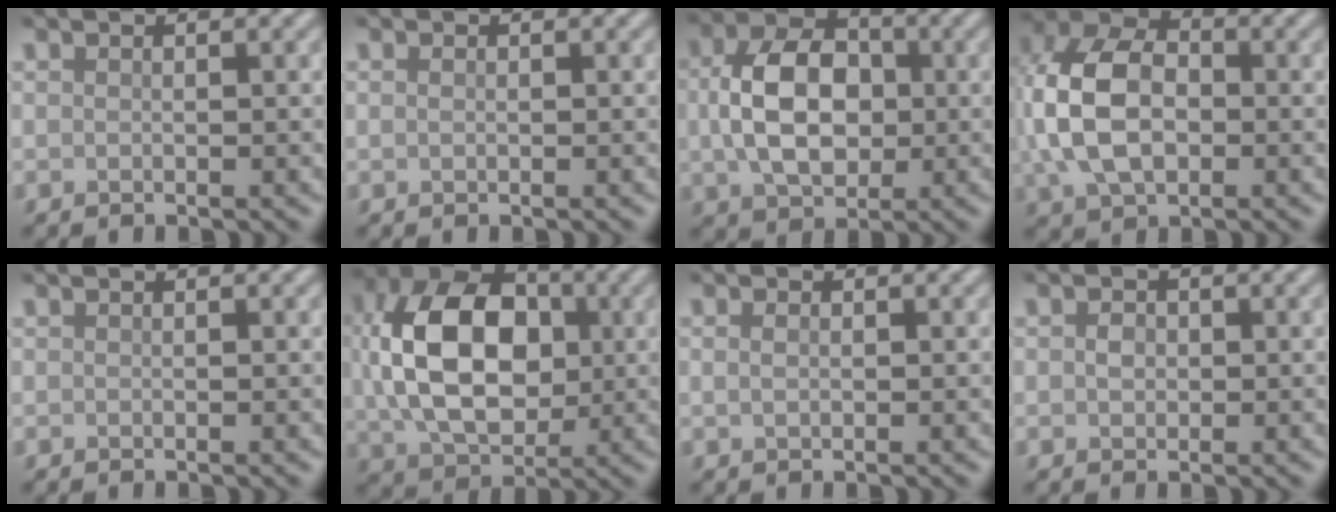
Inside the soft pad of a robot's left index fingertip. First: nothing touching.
{"total": 0.5, "force": [0.1, 0.3, 0.4], "torque": [-0.010, 0.002, 0.003]}
{"total": 8.0, "force": [0.3, 5.5, 5.7], "torque": [-0.117, 0.007, 0.002]}
{"total": 9.6, "force": [0.2, 6.6, 7.0], "torque": [-0.167, 0.010, -0.007]}
{"total": 0.0}
{"total": 12.5, "force": [1.2, 8.6, 9.0], "torque": [-0.186, 0.005, 0.024]}
{"total": 0.8, "force": [0.2, 0.5, 0.6], "torque": [-0.016, 0.002, 0.003]}
{"total": 1.3, "force": [0.1, 1.0, 0.7], "torque": [-0.015, 0.001, -0.002]}